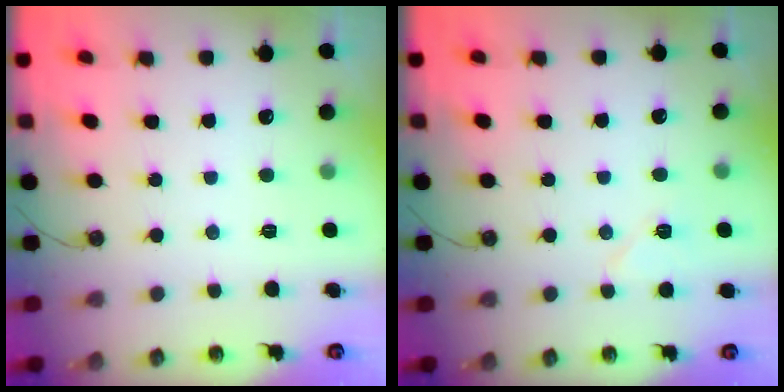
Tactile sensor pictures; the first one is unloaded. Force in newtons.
{"total": 6.0, "press": 5.9, "slide": 1.4}